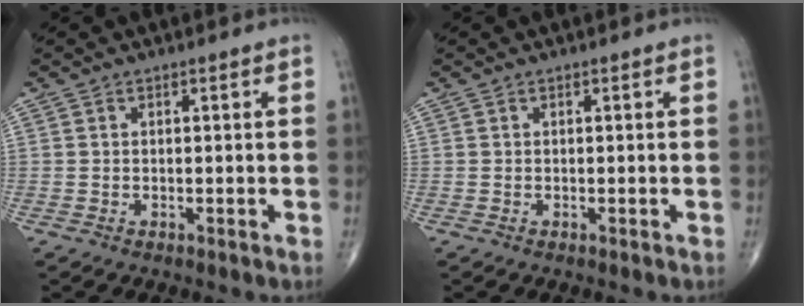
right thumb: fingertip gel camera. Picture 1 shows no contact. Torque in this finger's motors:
{"motor_torque": [0.00, 0.00, -0.02, -0.05, 0.00]}